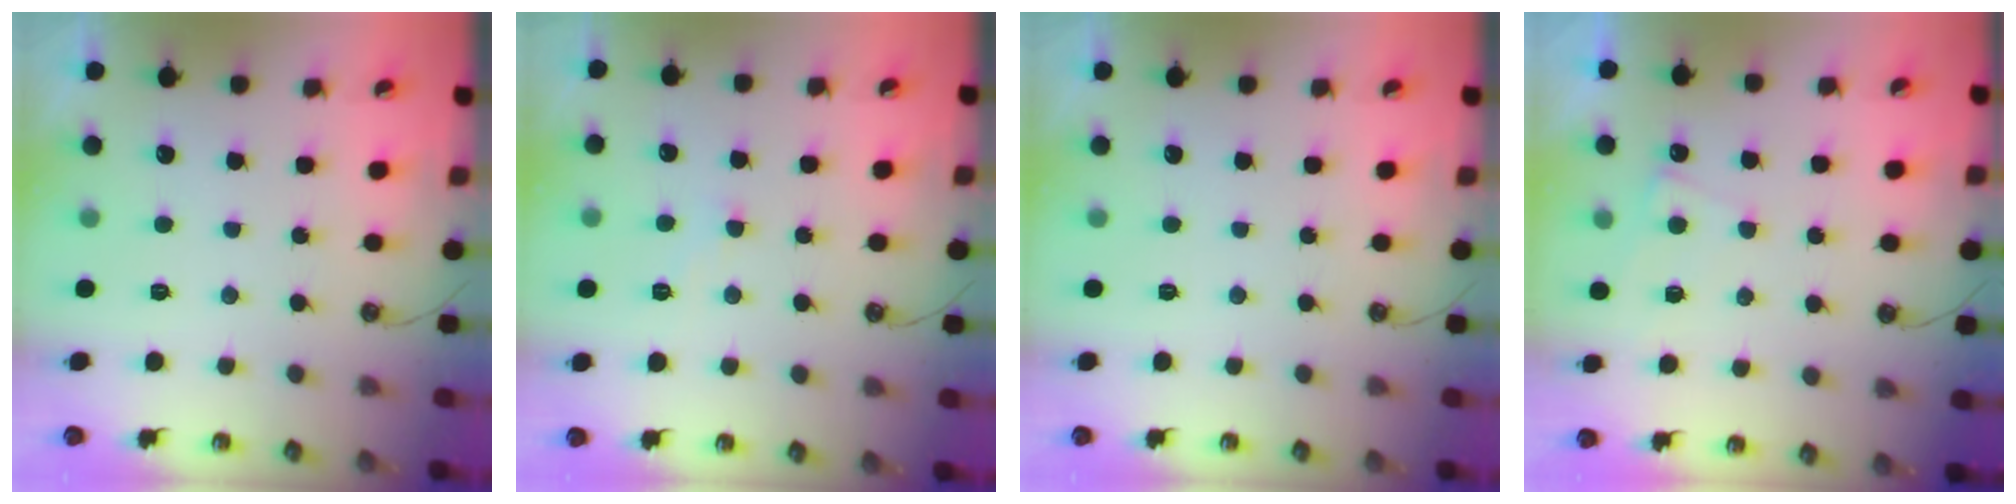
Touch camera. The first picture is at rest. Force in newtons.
{"total": 0.8, "press": 0.7, "slide": 0.4}
{"total": 0.0}
{"total": 5.6, "press": 5.6, "slide": 0.3}